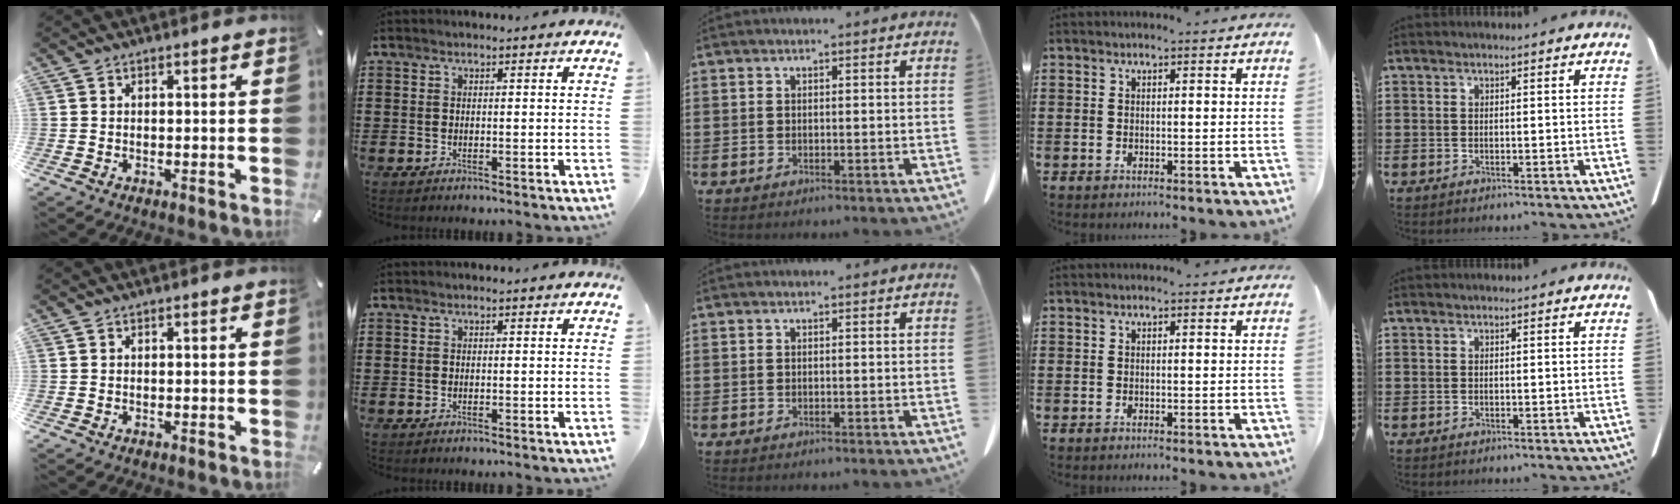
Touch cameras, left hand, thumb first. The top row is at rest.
{}